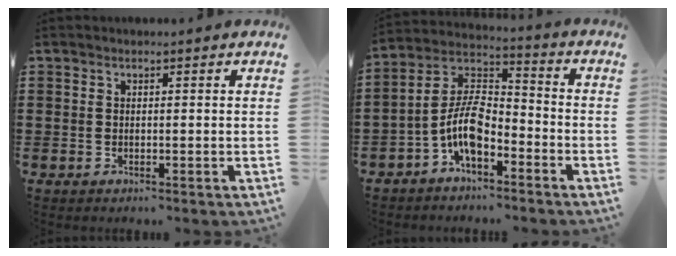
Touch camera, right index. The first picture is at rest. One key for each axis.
{"total": 8.7, "fx": -3.9, "fy": 4.1, "fz": 6.6, "tx": -0.165, "ty": -0.004, "tz": -0.083}